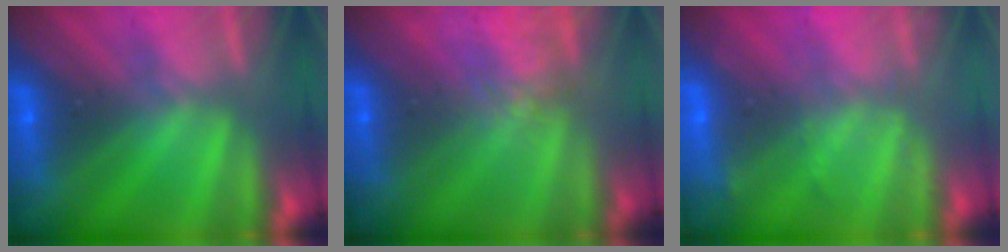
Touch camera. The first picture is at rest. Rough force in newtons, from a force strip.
{"total": 4.9}
{"total": 2.3}